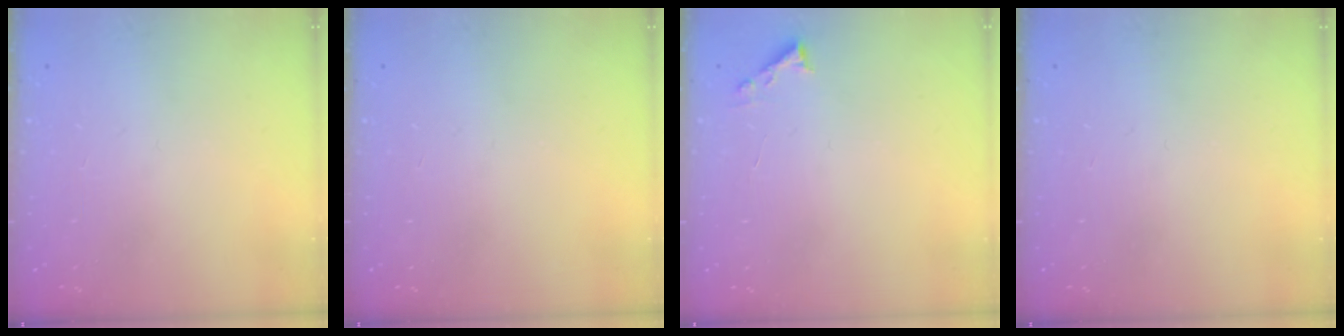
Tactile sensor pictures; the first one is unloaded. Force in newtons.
{"total": 0.0}
{"total": 3.6, "press": 3.6, "slide": 0.5}
{"total": 0.0}